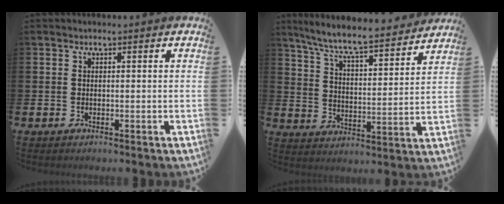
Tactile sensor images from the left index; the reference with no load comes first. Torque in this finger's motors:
{"motor_torque": [1.05, -1.09, 0.35, 0.21]}